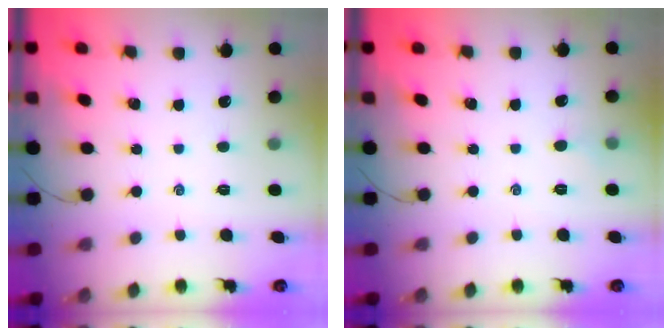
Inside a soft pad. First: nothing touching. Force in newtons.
{"total": 2.6, "press": 2.4, "slide": 0.8}